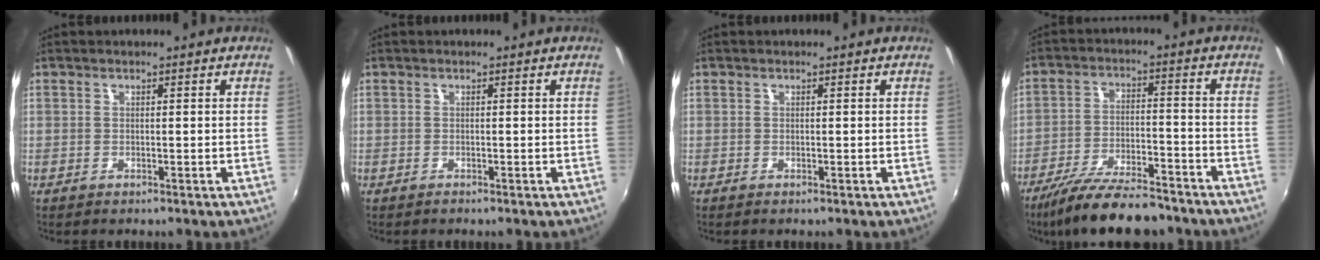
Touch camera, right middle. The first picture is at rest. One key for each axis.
{"total": 0.0}
{"total": 0.0}
{"total": 15.6, "fx": -13.0, "fy": 3.7, "fz": 7.7, "tx": -0.158, "ty": -0.025, "tz": -0.212}